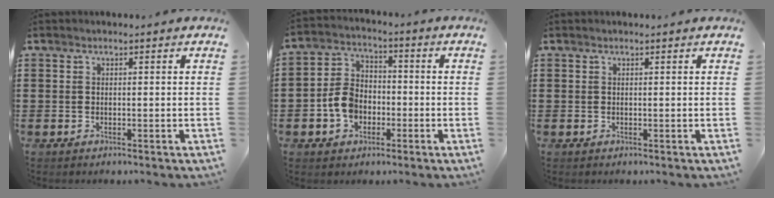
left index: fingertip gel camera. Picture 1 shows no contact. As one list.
[{"total": 6.2, "force": [-2.3, 4.7, 3.3], "torque": [-0.083, 0.011, -0.048]}, {"total": 0.0}]